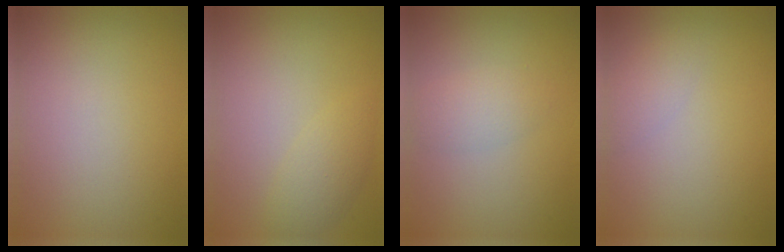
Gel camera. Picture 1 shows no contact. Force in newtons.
{"total": 2.2, "press": 2.2, "slide": 0.2}
{"total": 1.9, "press": 1.9, "slide": 0.1}
{"total": 1.5, "press": 1.5, "slide": 0.1}